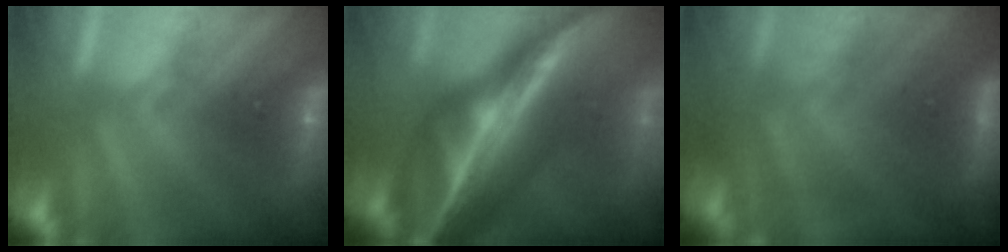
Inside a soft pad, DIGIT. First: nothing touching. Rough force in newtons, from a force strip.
{"total": 5.8}
{"total": 4.2}